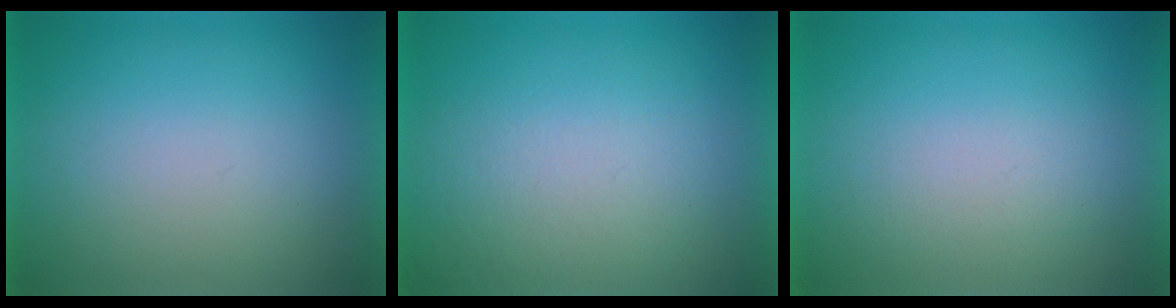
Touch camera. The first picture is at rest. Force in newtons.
{"total": 4.2}
{"total": 1.4}